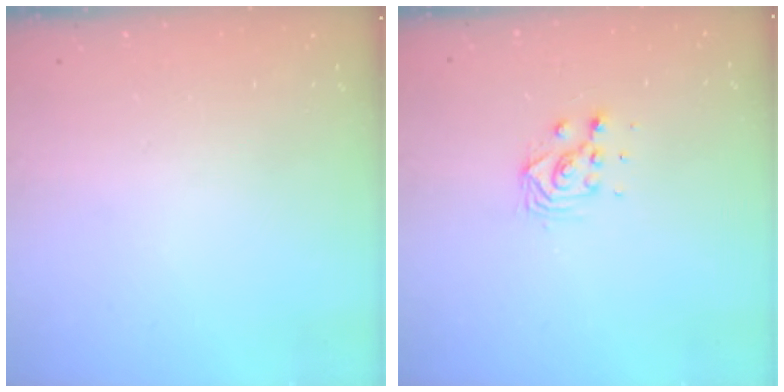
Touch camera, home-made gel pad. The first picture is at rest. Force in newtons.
{"total": 6.2, "press": 6.2, "slide": 0.2}